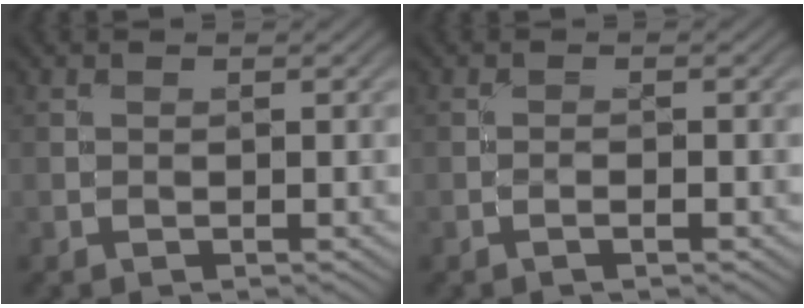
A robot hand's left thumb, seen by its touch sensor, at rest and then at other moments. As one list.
[{"total": 0.7, "force": [-0.4, 0.0, 0.6], "torque": [-0.011, 0.004, -0.011]}]